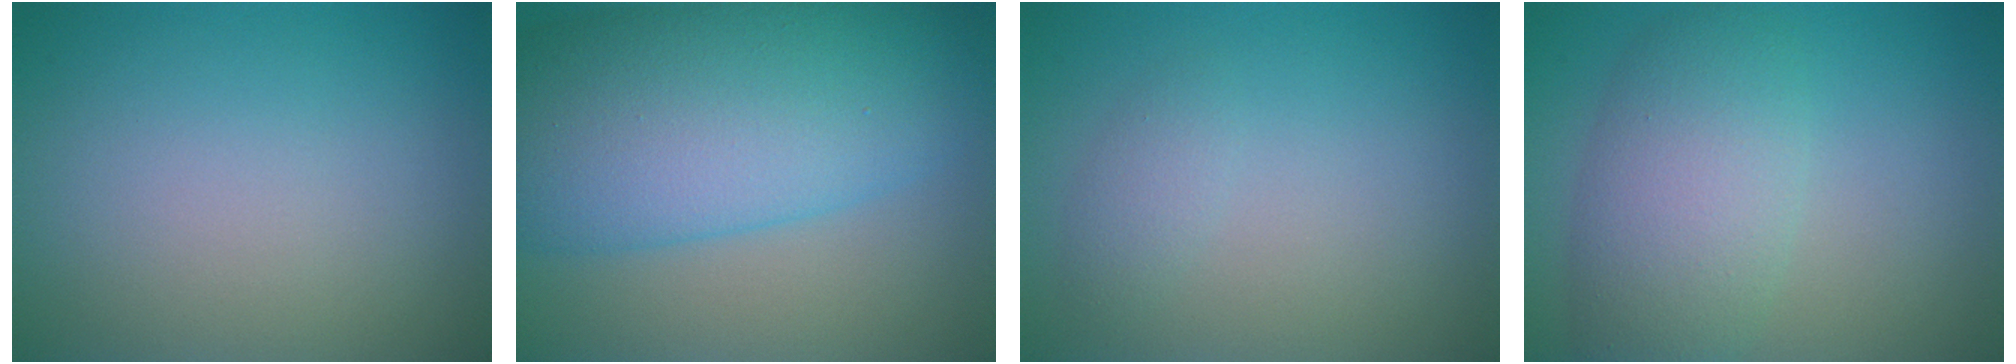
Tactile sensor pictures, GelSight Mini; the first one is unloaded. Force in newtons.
{"total": 12.3, "press": 12.3, "slide": 0.1}
{"total": 2.3, "press": 2.3, "slide": 0.2}
{"total": 5.8, "press": 5.8, "slide": 0.2}